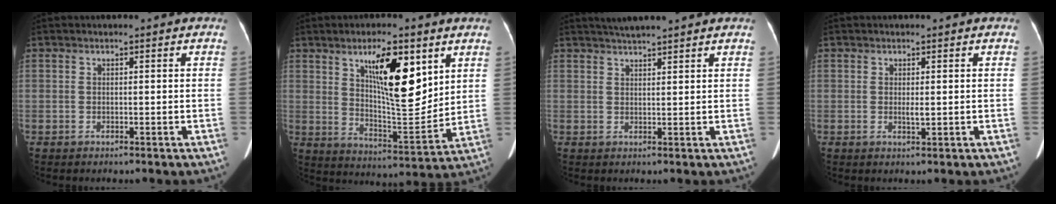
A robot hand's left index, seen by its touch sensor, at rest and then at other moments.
{"total": 12.8, "force": [5.7, 3.4, 10.9], "torque": [-0.183, -0.002, 0.105]}
{"total": 5.5, "force": [4.9, 0.0, 2.5], "torque": [-0.041, 0.026, 0.074]}
{"total": 1.1, "force": [0.1, 0.2, 1.1], "torque": [-0.022, -0.003, 0.003]}